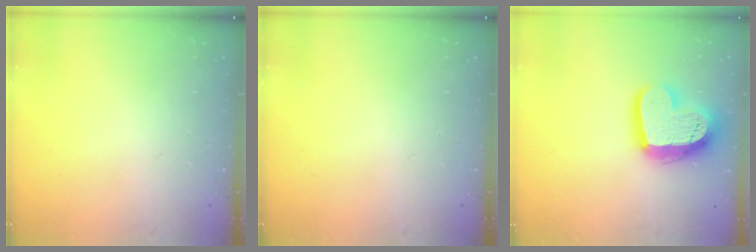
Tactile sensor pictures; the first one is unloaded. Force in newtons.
{"total": 0.0}
{"total": 18.3, "press": 18.2, "slide": 1.6}